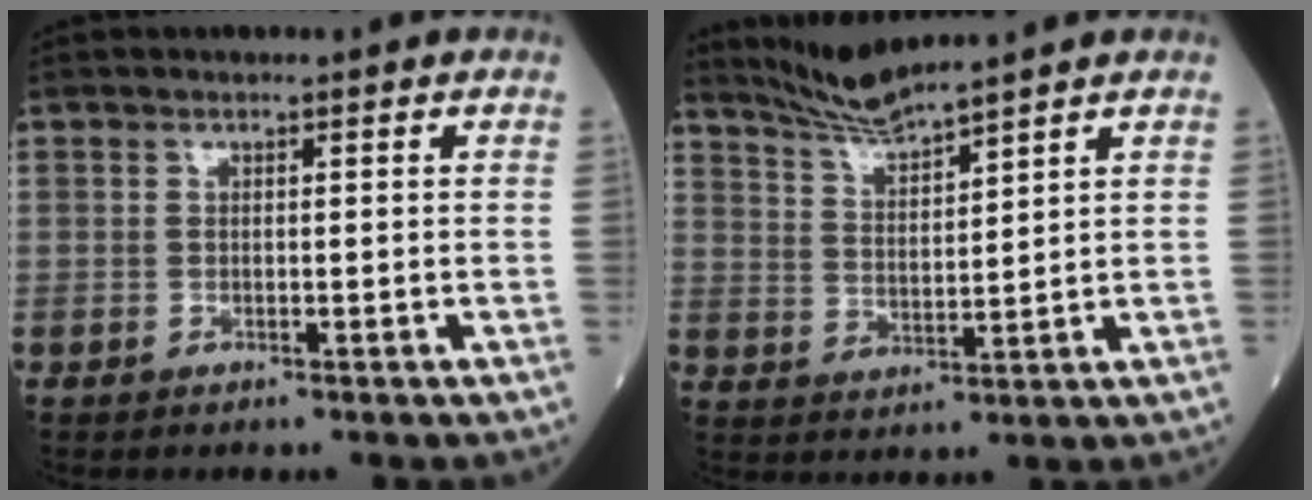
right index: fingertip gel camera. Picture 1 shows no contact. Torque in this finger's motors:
{"motor_torque": [-0.19, 0.54, 0.00, 0.02]}